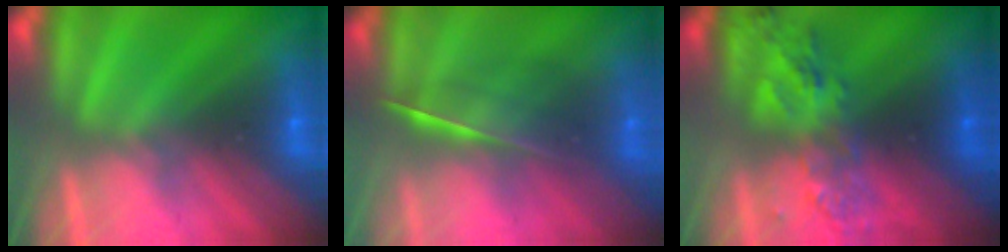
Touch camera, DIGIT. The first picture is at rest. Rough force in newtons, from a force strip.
{"total": 2.1}
{"total": 7.4}